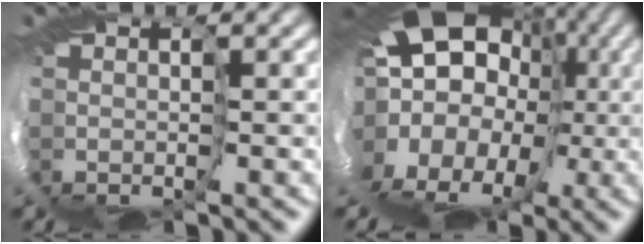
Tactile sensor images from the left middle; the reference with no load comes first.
{"total": 16.4, "force": [-1.7, 13.2, 9.5], "torque": [-0.191, -0.003, -0.064]}